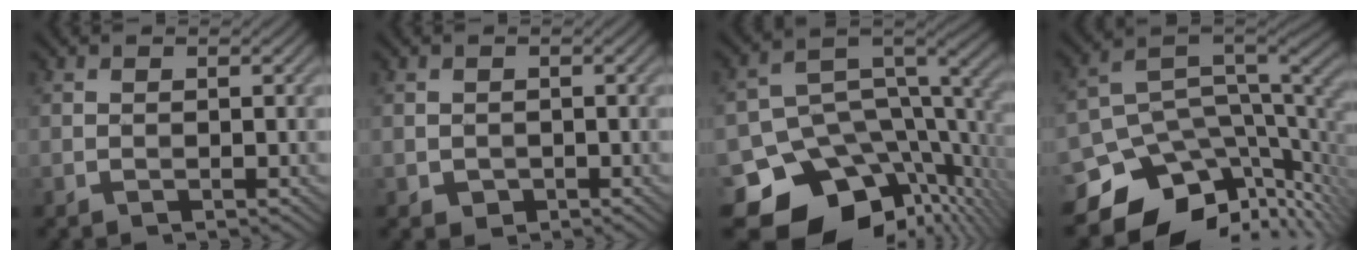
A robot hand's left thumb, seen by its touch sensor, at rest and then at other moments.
{"total": 1.2, "force": [-0.3, 1.1, 0.4], "torque": [-0.010, -0.008, -0.005]}
{"total": 14.4, "force": [-6.8, 9.5, 8.4], "torque": [-0.172, -0.034, -0.099]}
{"total": 12.1, "force": [-6.3, 6.7, 7.9], "torque": [-0.162, -0.027, -0.098]}